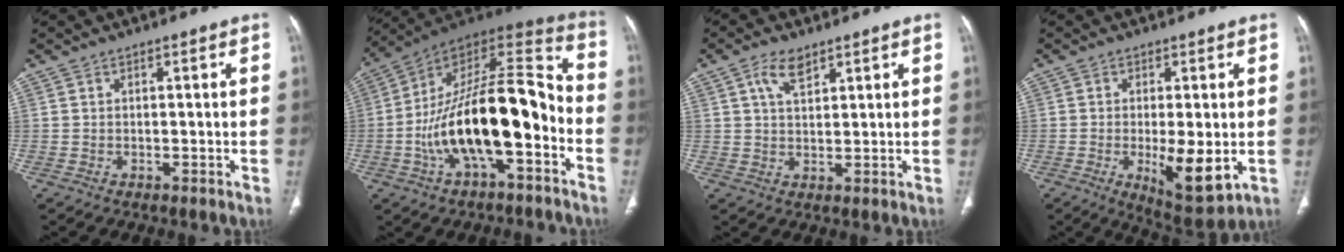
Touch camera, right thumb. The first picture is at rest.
{"total": 23.5, "force": [-6.4, 9.4, 20.5], "torque": [-0.349, 0.064, -0.100]}
{"total": 4.8, "force": [2.8, 2.3, 3.2], "torque": [-0.054, -0.007, 0.053]}
{"total": 10.1, "force": [-1.9, 3.5, 9.3], "torque": [-0.139, -0.025, -0.020]}